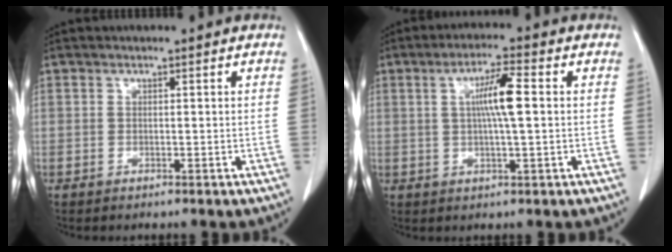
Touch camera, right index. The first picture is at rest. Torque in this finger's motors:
{"motor_torque": [0.21, 0.10, 0.19, 0.08]}